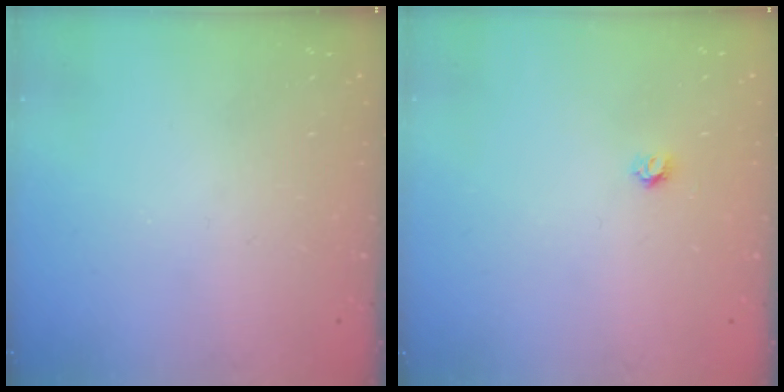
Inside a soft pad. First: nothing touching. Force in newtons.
{"total": 3.2, "press": 3.2, "slide": 0.3}